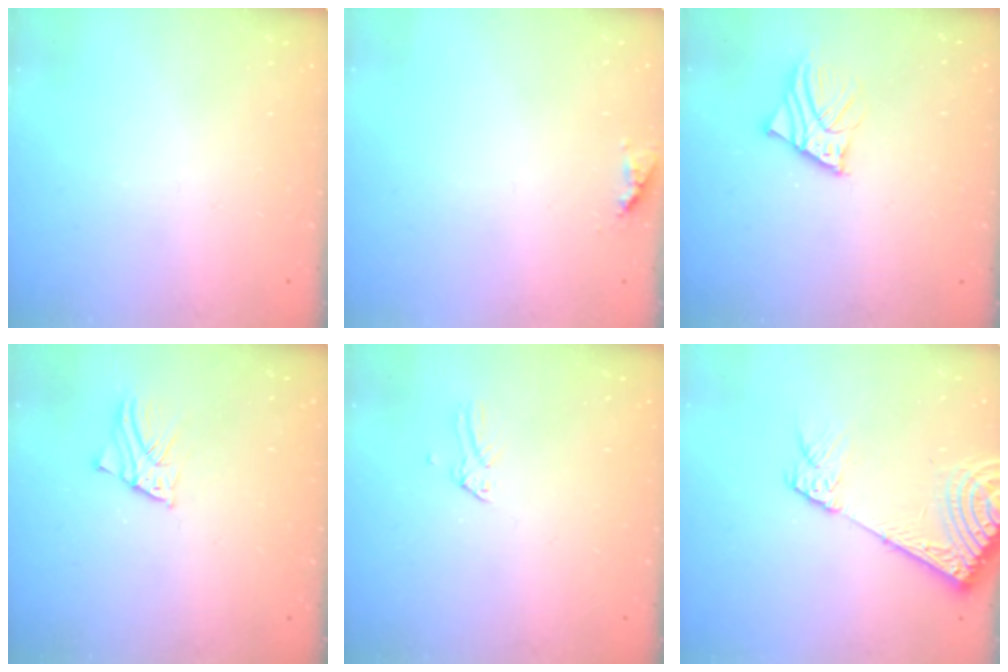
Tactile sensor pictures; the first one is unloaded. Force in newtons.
{"total": 7.6, "press": 7.5, "slide": 0.6}
{"total": 6.2, "press": 6.1, "slide": 0.7}
{"total": 2.7, "press": 2.7, "slide": 0.2}
{"total": 0.0}
{"total": 13.3, "press": 13.0, "slide": 2.7}